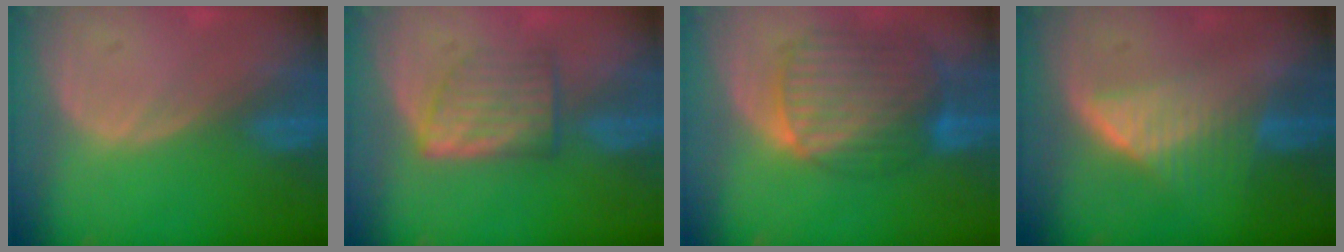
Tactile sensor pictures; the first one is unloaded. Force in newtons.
{"total": 5.7, "press": 5.6, "slide": 1.0}
{"total": 10.5, "press": 8.8, "slide": 5.6}
{"total": 6.5, "press": 5.8, "slide": 3.0}